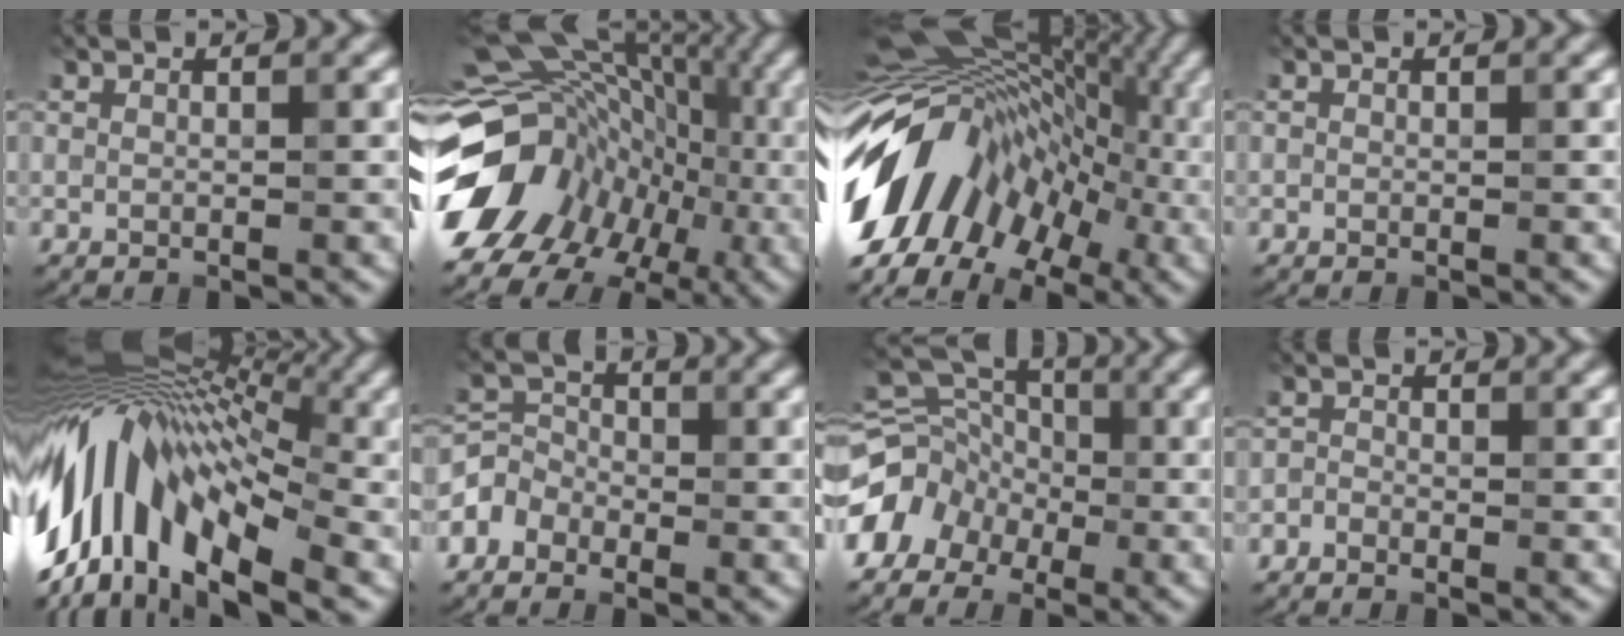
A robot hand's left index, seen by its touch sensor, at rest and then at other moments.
{"total": 15.5, "force": [-3.4, 11.9, 9.3], "torque": [-0.175, 0.017, -0.023]}
{"total": 15.6, "force": [-3.8, 10.6, 10.7], "torque": [-0.196, 0.032, -0.075]}
{"total": 0.0}
{"total": 15.3, "force": [-0.6, 8.1, 12.9], "torque": [-0.237, 0.029, -0.017]}
{"total": 2.6, "force": [-1.7, 1.9, 0.6], "torque": [-0.005, 0.009, -0.044]}
{"total": 8.3, "force": [-3.0, 7.0, 3.2], "torque": [-0.050, -0.006, -0.062]}
{"total": 1.0, "force": [-0.8, 0.6, 0.2], "torque": [0.002, 0.001, -0.022]}